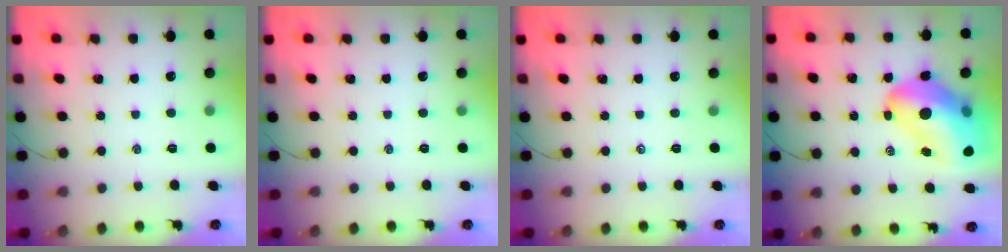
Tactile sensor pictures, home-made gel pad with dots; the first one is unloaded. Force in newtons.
{"total": 0.0}
{"total": 0.0}
{"total": 22.2, "press": 21.4, "slide": 5.7}